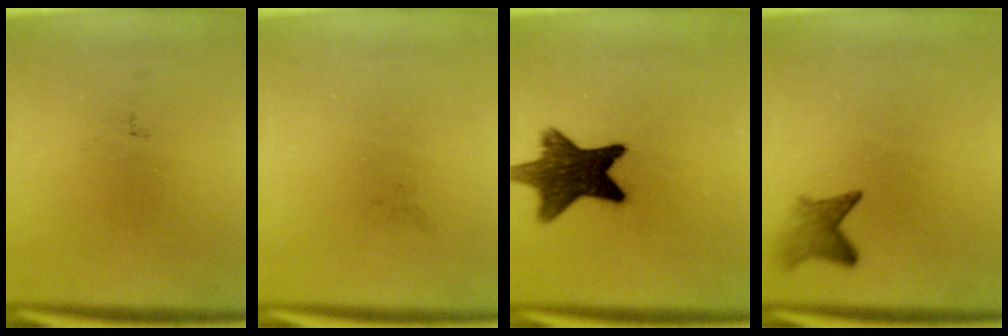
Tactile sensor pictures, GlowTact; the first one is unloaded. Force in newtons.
{"total": 0.0}
{"total": 11.5}
{"total": 2.4}